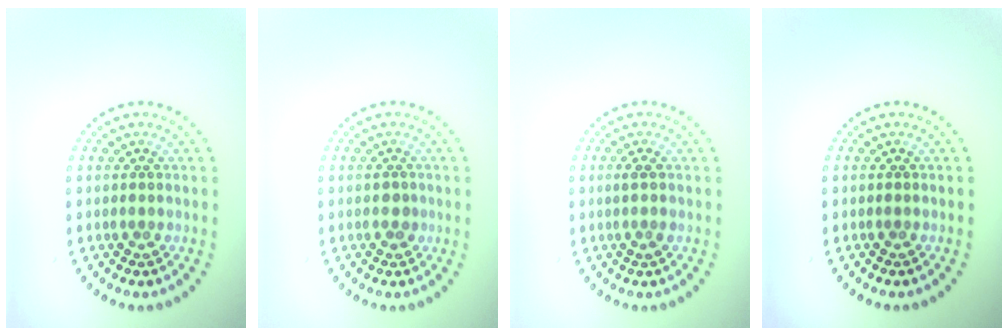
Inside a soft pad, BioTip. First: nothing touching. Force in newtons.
{"total": 0.9, "press": 0.9, "slide": 0.2}
{"total": 1.1, "press": 0.9, "slide": 0.6}
{"total": 0.0}